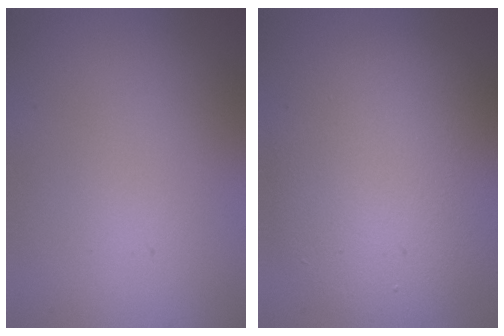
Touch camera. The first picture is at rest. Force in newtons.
{"total": 8.8, "press": 8.7, "slide": 0.9}